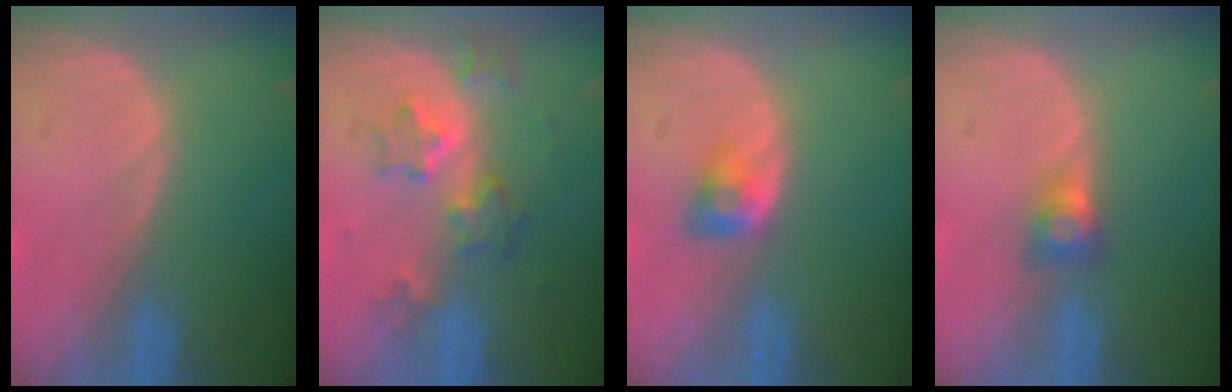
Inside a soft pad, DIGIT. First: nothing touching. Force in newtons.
{"total": 6.2, "press": 5.4, "slide": 3.0}
{"total": 2.9, "press": 2.5, "slide": 1.5}
{"total": 2.6, "press": 2.4, "slide": 1.0}